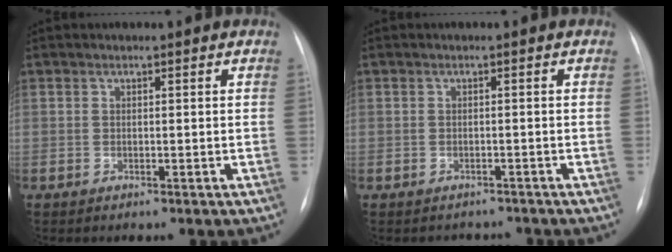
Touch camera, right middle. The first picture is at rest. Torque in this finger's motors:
{"motor_torque": [-0.03, -0.14, -0.03, -0.07]}